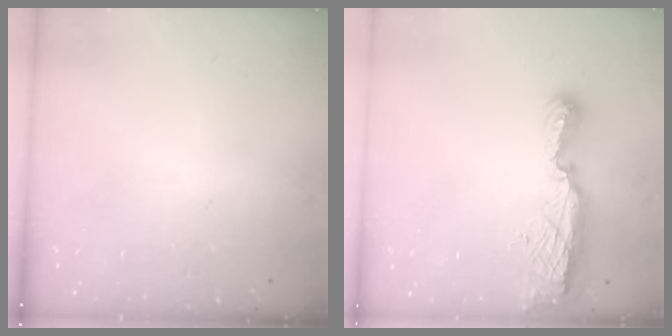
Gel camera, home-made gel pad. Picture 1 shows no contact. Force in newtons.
{"total": 9.0, "press": 9.0, "slide": 0.8}